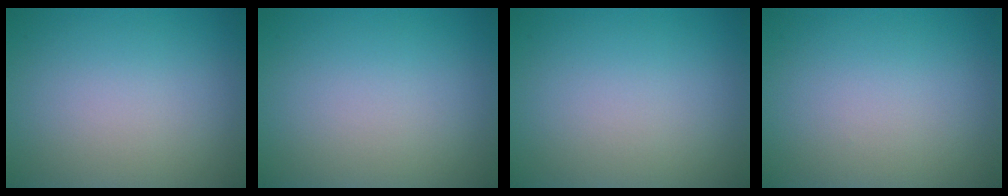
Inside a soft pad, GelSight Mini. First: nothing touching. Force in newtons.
{"total": 0.0}
{"total": 0.0}
{"total": 0.0}